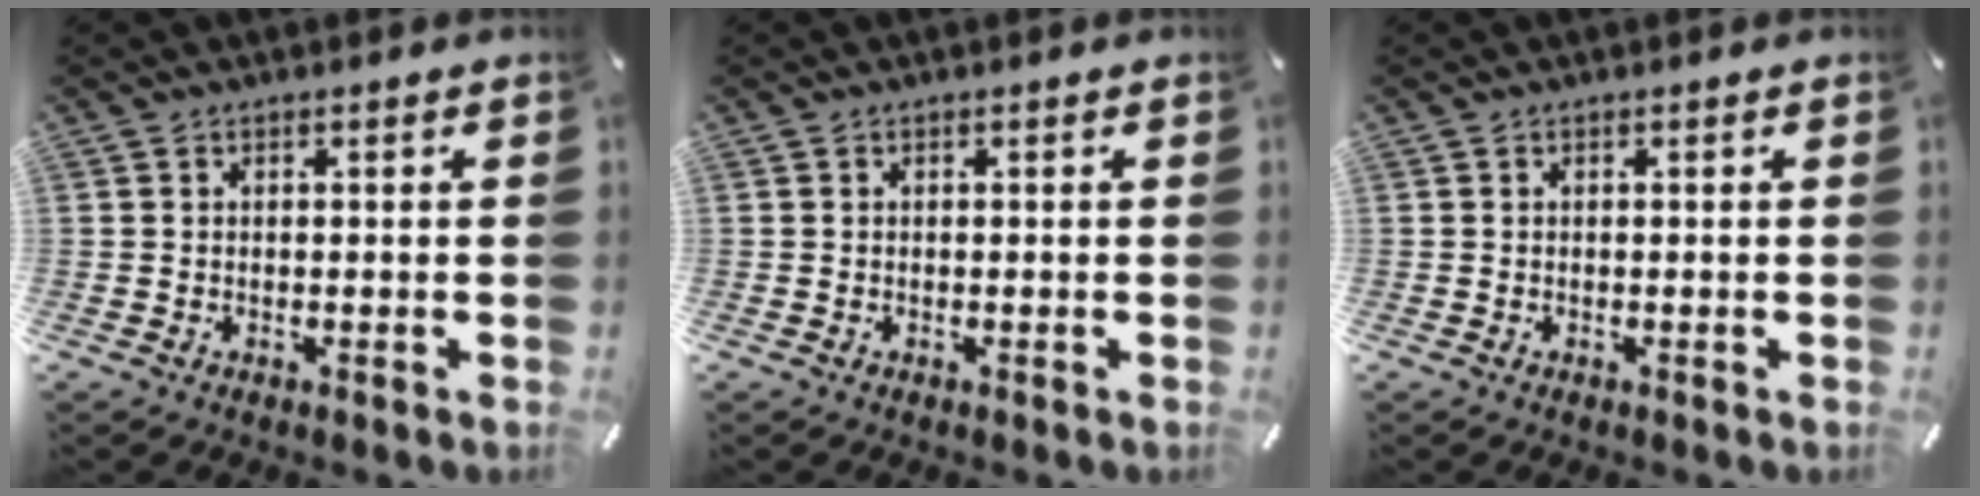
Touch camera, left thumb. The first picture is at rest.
{"total": 0.0}
{"total": 0.0}